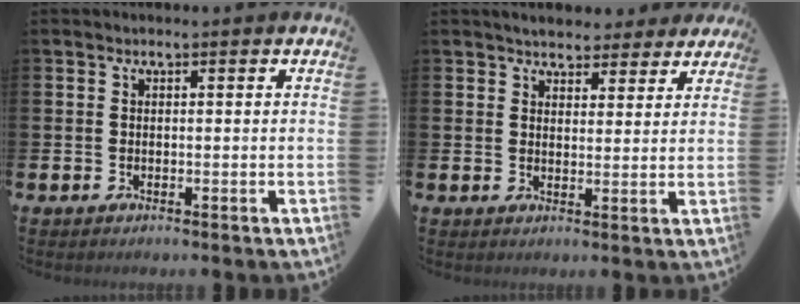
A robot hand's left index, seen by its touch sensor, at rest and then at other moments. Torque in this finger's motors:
{"motor_torque": [0.17, -0.43, 0.70, 0.09]}